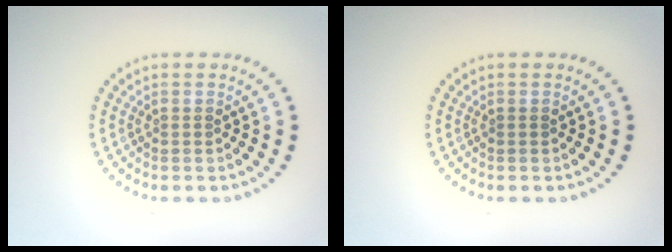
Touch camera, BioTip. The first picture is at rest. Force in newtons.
{"total": 0.0}